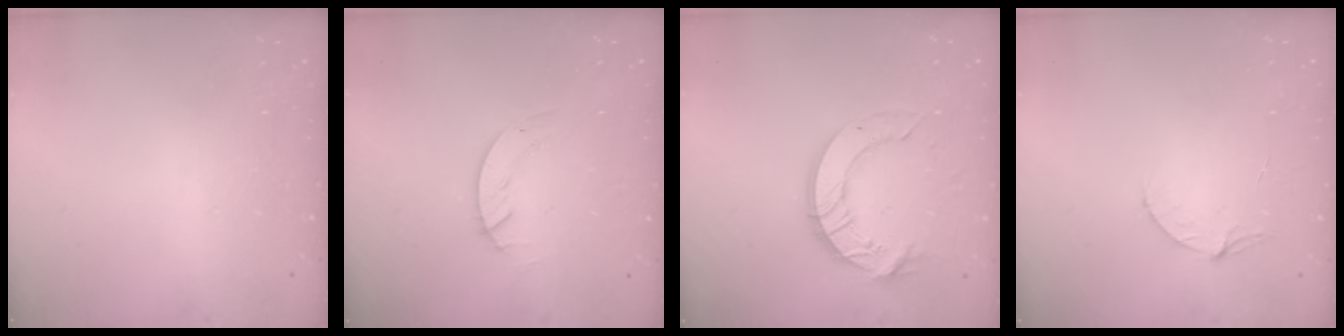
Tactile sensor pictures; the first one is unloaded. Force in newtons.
{"total": 1.4, "press": 1.4, "slide": 0.2}
{"total": 11.6, "press": 11.6, "slide": 1.2}
{"total": 4.0, "press": 4.0, "slide": 0.4}